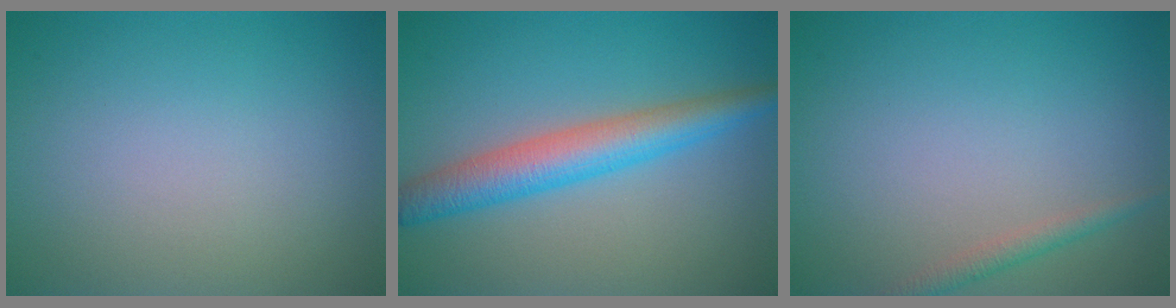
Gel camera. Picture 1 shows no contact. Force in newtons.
{"total": 5.0, "press": 5.0, "slide": 0.1}
{"total": 1.4, "press": 1.4, "slide": 0.0}